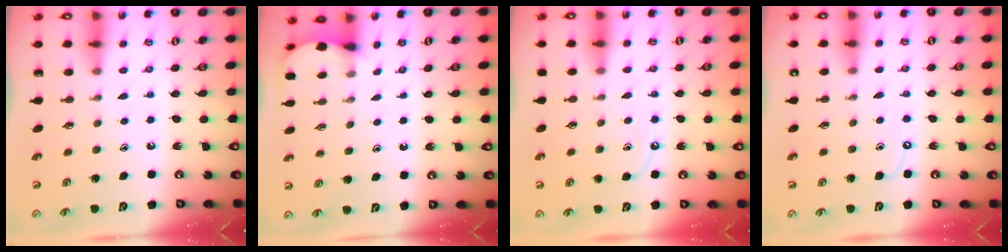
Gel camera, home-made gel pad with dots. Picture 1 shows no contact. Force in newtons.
{"total": 2.8, "press": 2.8, "slide": 0.3}
{"total": 5.4, "press": 5.4, "slide": 0.6}
{"total": 4.1, "press": 4.0, "slide": 0.6}